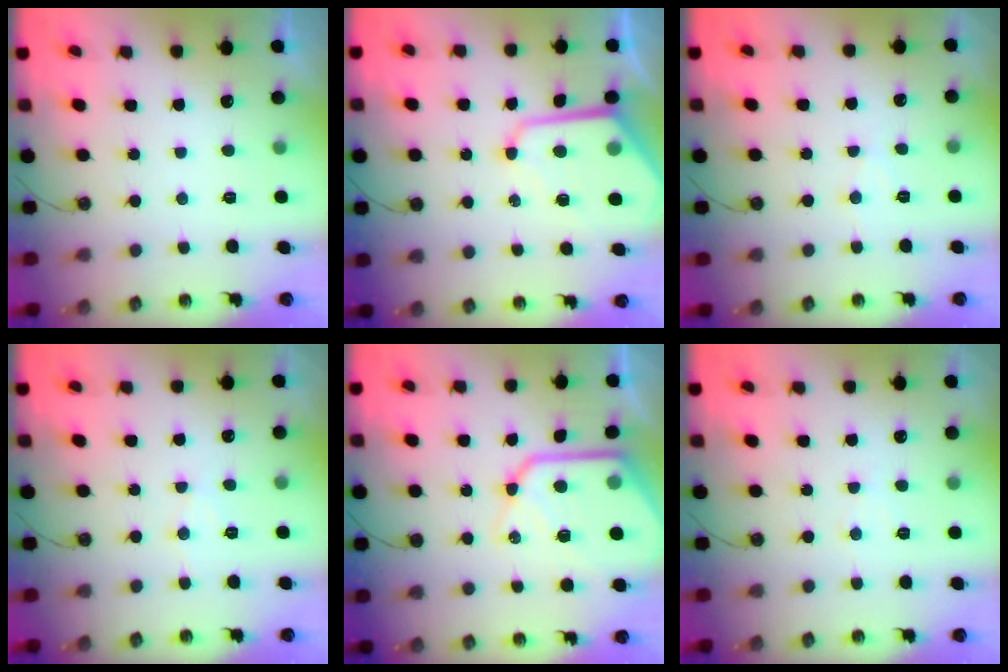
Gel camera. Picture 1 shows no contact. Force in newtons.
{"total": 10.9, "press": 10.8, "slide": 1.3}
{"total": 5.2, "press": 5.2, "slide": 0.8}
{"total": 5.8, "press": 5.7, "slide": 0.8}
{"total": 20.4, "press": 20.3, "slide": 1.8}
{"total": 5.3, "press": 5.2, "slide": 0.8}